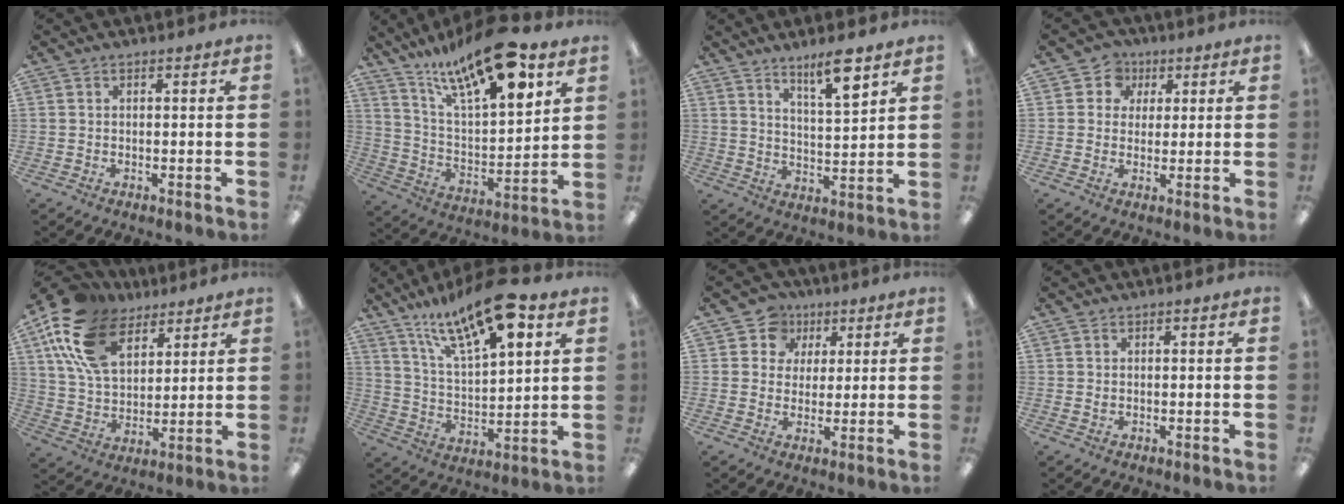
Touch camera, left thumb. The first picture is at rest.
{"total": 20.0, "force": [14.1, 6.1, 12.7], "torque": [-0.216, -0.080, 0.236]}
{"total": 8.4, "force": [6.5, 1.4, 5.1], "torque": [-0.077, -0.042, 0.107]}
{"total": 5.2, "force": [1.9, 4.8, 0.8], "torque": [-0.022, 0.001, 0.030]}
{"total": 18.8, "force": [10.2, 11.3, 11.1], "torque": [-0.236, -0.022, 0.190]}
{"total": 18.1, "force": [12.1, 5.9, 12.1], "torque": [-0.207, -0.056, 0.200]}
{"total": 6.9, "force": [3.1, 6.2, 0.7], "torque": [-0.024, -0.013, 0.056]}
{"total": 0.6, "force": [0.1, 0.5, 0.4], "torque": [-0.009, 0.002, 0.002]}